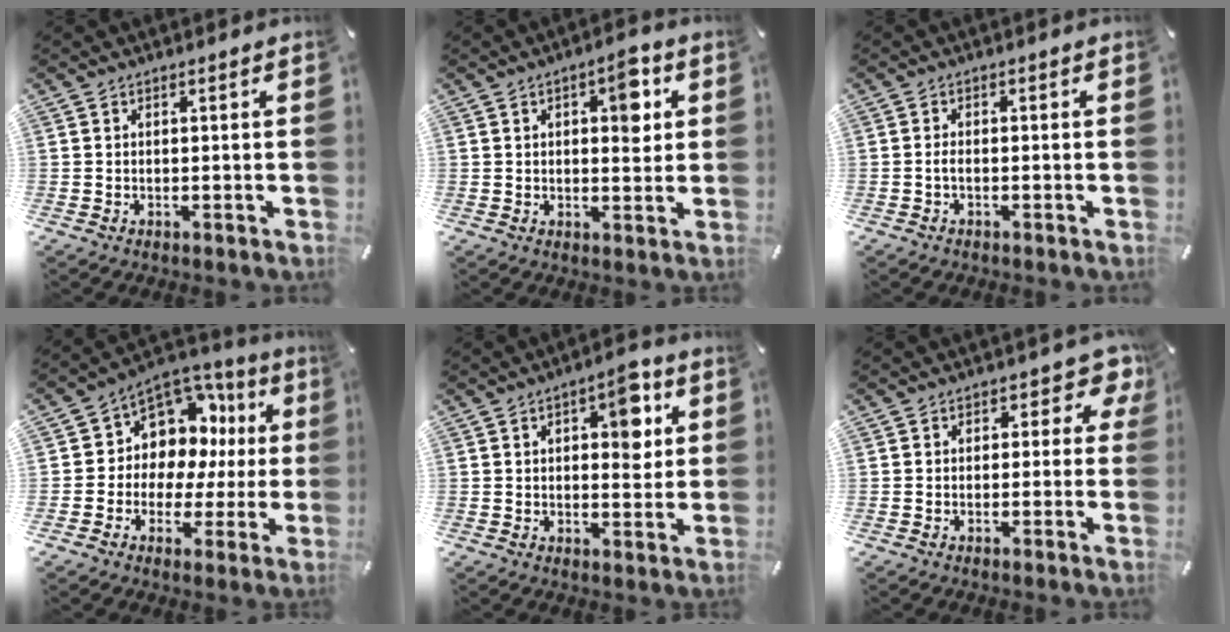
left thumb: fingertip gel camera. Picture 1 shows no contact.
{"total": 7.9, "force": [2.3, 4.0, 6.4], "torque": [-0.062, -0.015, 0.028]}
{"total": 1.6, "force": [-0.7, 0.8, 1.2], "torque": [-0.032, 0.000, -0.016]}
{"total": 10.3, "force": [4.1, 8.9, 3.1], "torque": [-0.059, -0.047, 0.081]}
{"total": 9.6, "force": [3.0, 5.0, 7.6], "torque": [-0.084, -0.012, 0.043]}
{"total": 4.9, "force": [1.4, 3.2, 3.4], "torque": [-0.030, -0.003, 0.016]}